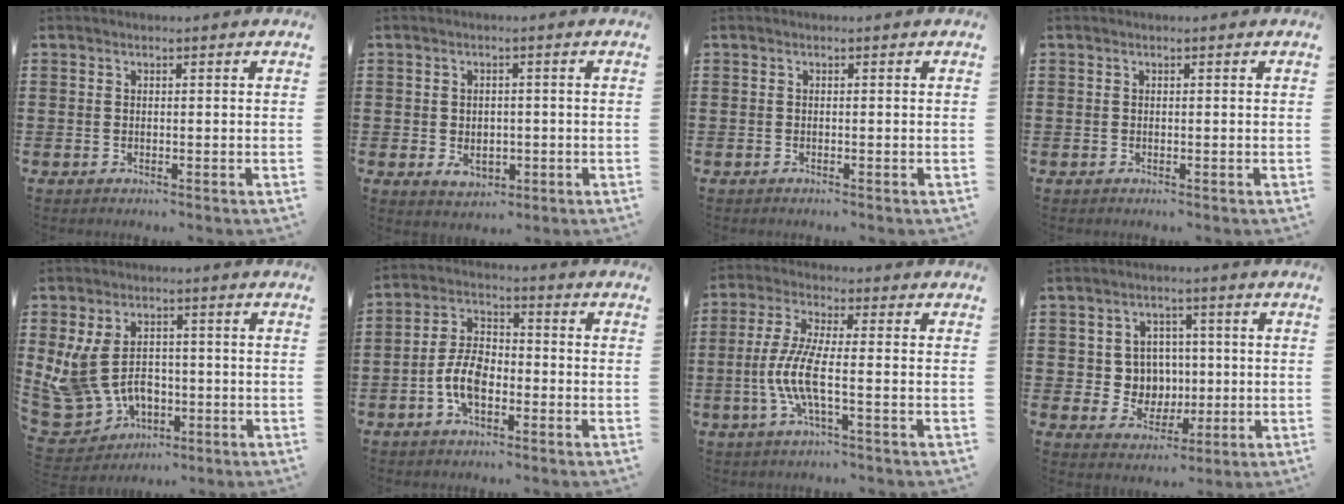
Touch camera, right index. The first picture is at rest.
{"total": 2.8, "force": [-0.6, 2.3, 1.5], "torque": [-0.026, 0.001, -0.014]}
{"total": 0.0}
{"total": 0.0}
{"total": 8.9, "force": [-0.5, 7.2, 5.2], "torque": [-0.159, 0.003, -0.008]}
{"total": 7.1, "force": [-2.5, 3.9, 5.4], "torque": [-0.135, 0.001, -0.055]}
{"total": 7.3, "force": [-1.9, 1.5, 6.8], "torque": [-0.168, -0.019, -0.048]}
{"total": 5.5, "force": [0.9, 5.3, 1.4], "torque": [-0.046, 0.013, 0.015]}